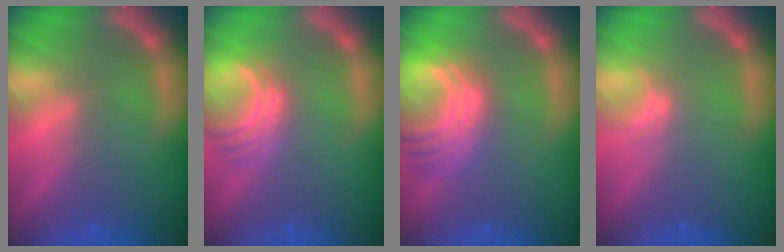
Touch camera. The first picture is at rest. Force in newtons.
{"total": 4.5}
{"total": 8.1}
{"total": 1.0}